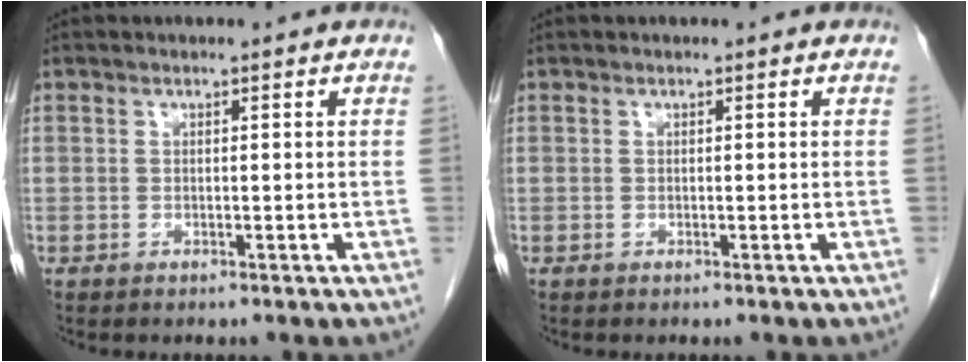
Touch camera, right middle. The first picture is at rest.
{"total": 0.0}